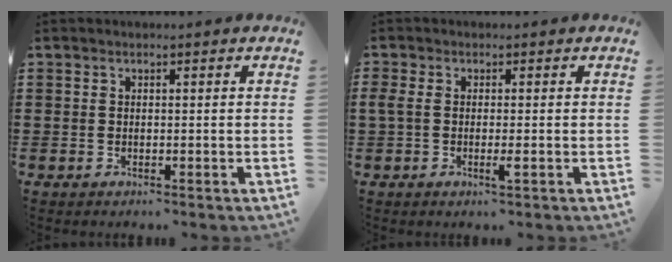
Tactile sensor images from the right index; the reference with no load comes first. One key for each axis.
{"total": 2.4, "fx": -0.5, "fy": 0.5, "fz": 2.3, "tx": -0.057, "ty": -0.008, "tz": -0.015}